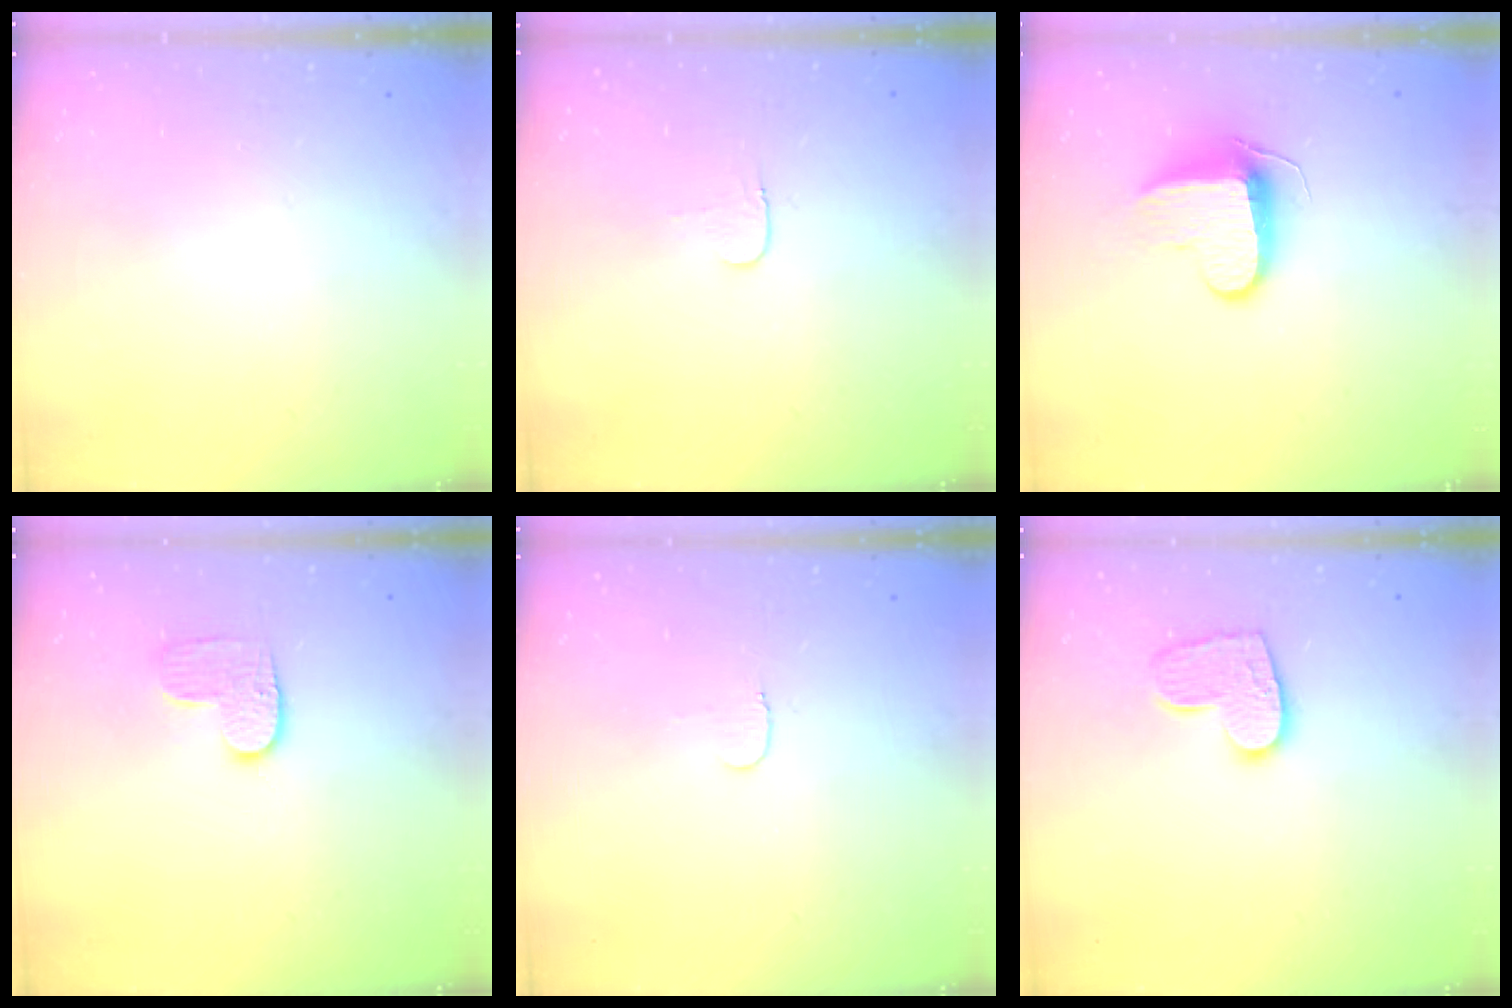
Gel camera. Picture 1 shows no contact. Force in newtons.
{"total": 3.7, "press": 3.7, "slide": 0.4}
{"total": 9.4, "press": 9.4, "slide": 0.2}
{"total": 7.0, "press": 7.0, "slide": 0.2}
{"total": 3.5, "press": 3.5, "slide": 0.4}
{"total": 11.3, "press": 11.2, "slide": 0.7}